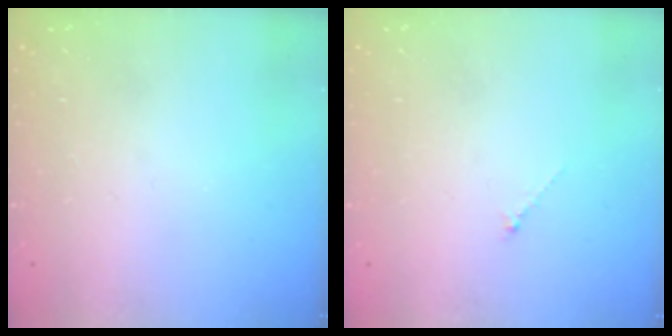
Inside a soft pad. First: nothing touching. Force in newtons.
{"total": 0.6, "press": 0.5, "slide": 0.3}